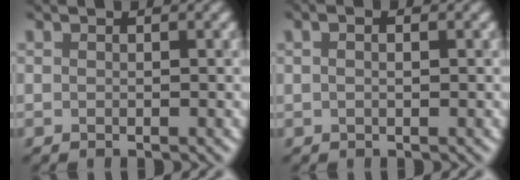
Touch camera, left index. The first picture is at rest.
{"total": 2.0, "force": [0.7, 1.1, 1.5], "torque": [-0.013, 0.005, -0.012]}